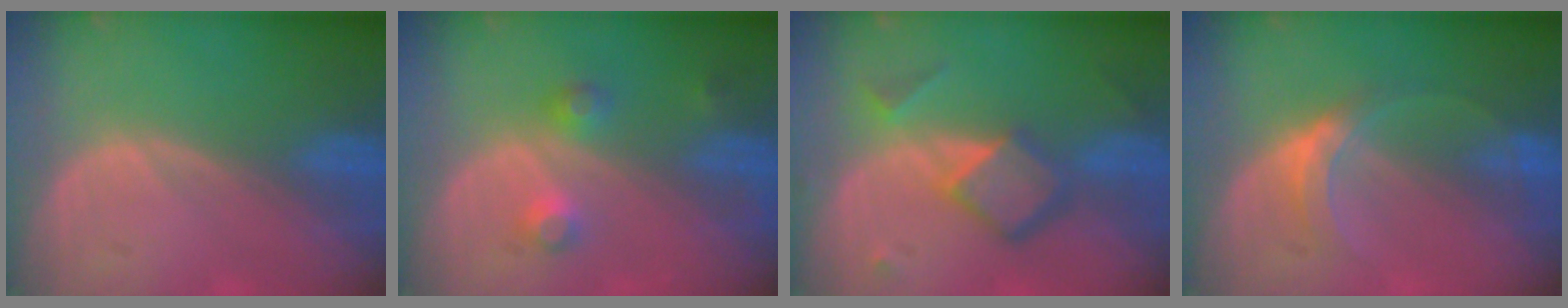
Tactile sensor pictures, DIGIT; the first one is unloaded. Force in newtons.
{"total": 3.7, "press": 3.4, "slide": 1.4}
{"total": 6.8, "press": 5.9, "slide": 3.4}
{"total": 4.5, "press": 4.1, "slide": 1.8}